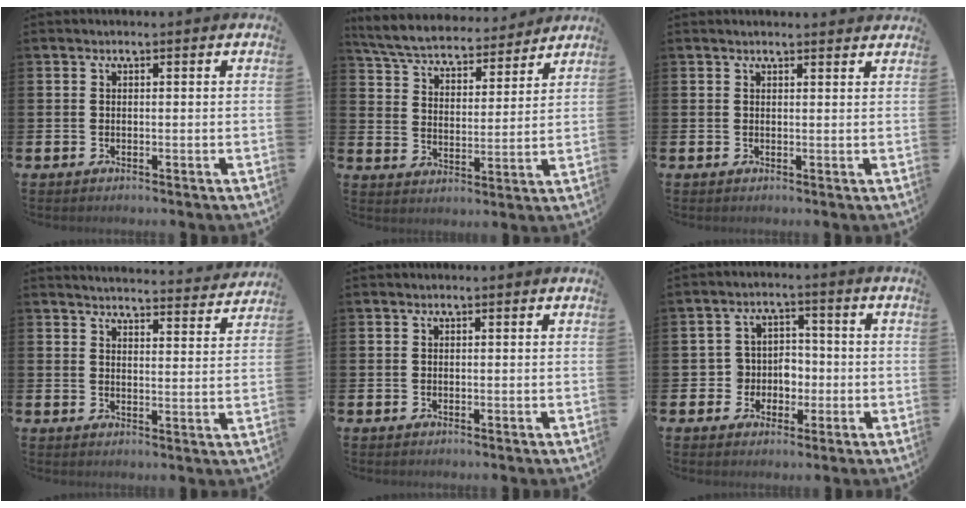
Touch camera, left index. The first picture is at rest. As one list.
[{"total": 6.3, "force": [6.1, 1.3, 1.2], "torque": [-0.053, -0.046, 0.102]}, {"total": 1.2, "force": [1.2, 0.1, 0.2], "torque": [0.010, -0.007, 0.019]}, {"total": 4.3, "force": [4.3, 0.2, 0.4], "torque": [-0.004, -0.038, 0.072]}, {"total": 0.0}, {"total": 4.3, "force": [-0.9, 4.1, 0.8], "torque": [-0.029, 0.007, -0.024]}]